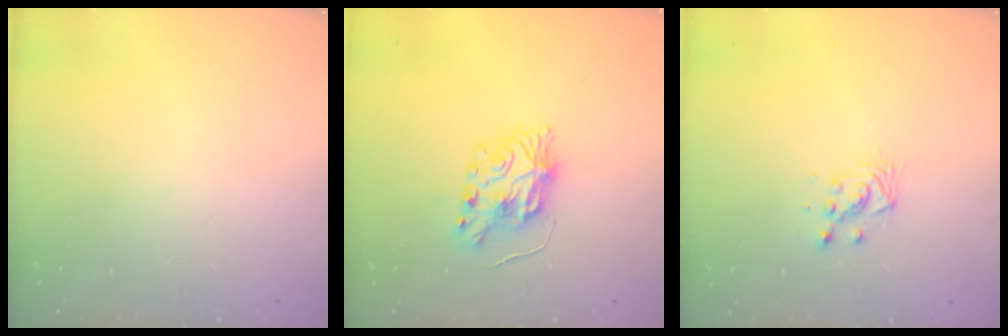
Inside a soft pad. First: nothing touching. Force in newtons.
{"total": 8.3, "press": 8.2, "slide": 0.2}
{"total": 3.7, "press": 3.7, "slide": 0.3}